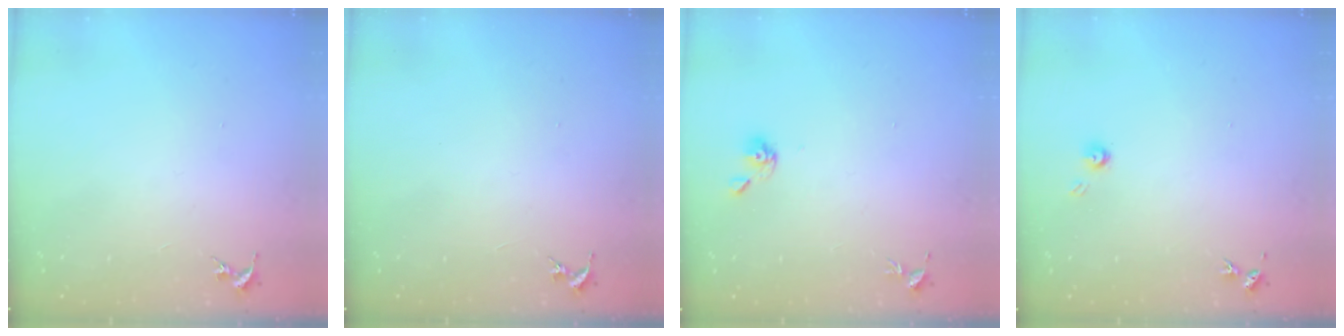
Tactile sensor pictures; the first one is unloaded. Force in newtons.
{"total": 0.0}
{"total": 4.8, "press": 4.8, "slide": 0.8}
{"total": 3.5, "press": 3.5, "slide": 0.4}